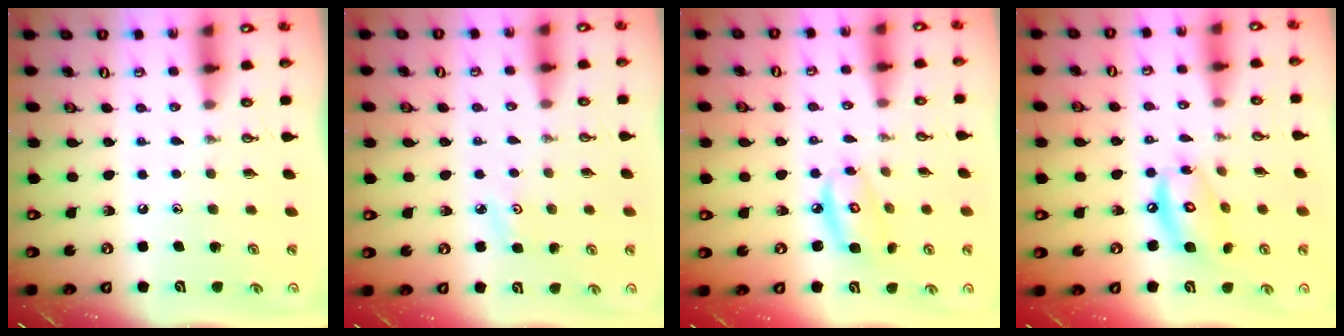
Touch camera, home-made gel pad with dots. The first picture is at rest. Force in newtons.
{"total": 3.3, "press": 3.2, "slide": 0.3}
{"total": 7.3, "press": 7.3, "slide": 0.5}
{"total": 11.7, "press": 11.6, "slide": 0.9}